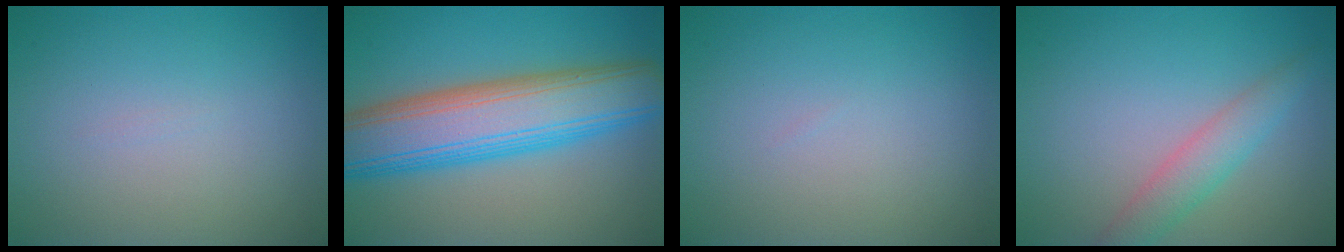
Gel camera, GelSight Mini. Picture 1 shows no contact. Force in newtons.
{"total": 10.5, "press": 10.5, "slide": 0.6}
{"total": 0.0}
{"total": 3.0, "press": 3.0, "slide": 0.1}